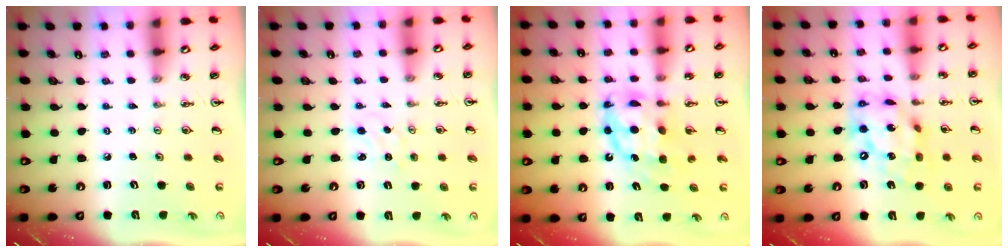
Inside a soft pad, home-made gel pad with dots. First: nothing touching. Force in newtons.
{"total": 0.5, "press": 0.5, "slide": 0.1}
{"total": 11.3, "press": 11.2, "slide": 1.2}
{"total": 16.5, "press": 16.5, "slide": 1.4}